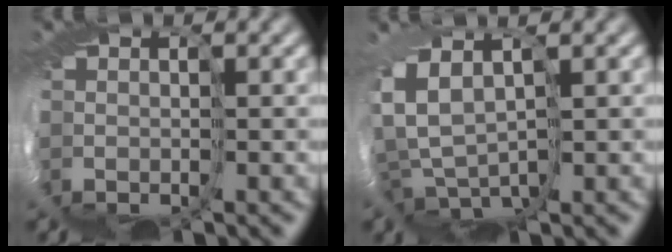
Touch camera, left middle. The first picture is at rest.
{"total": 2.3, "force": [1.6, 0.9, 1.4], "torque": [-0.044, -0.010, 0.018]}